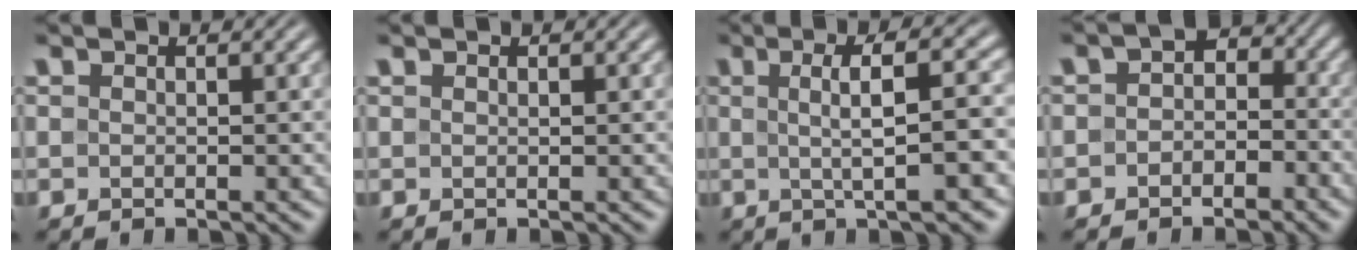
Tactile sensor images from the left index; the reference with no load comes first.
{"total": 0.0}
{"total": 7.0, "force": [0.6, 1.7, 6.7], "torque": [-0.086, 0.019, 0.004]}
{"total": 3.3, "force": [-0.9, 2.5, 1.9], "torque": [-0.007, 0.008, -0.026]}